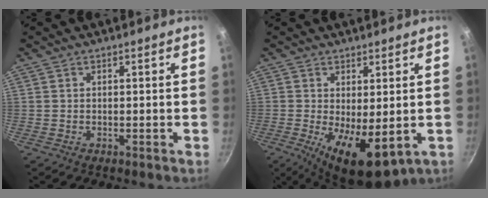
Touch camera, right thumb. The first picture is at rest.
{"total": 10.3, "force": [-1.4, 4.2, 9.3], "torque": [-0.140, -0.016, -0.008]}